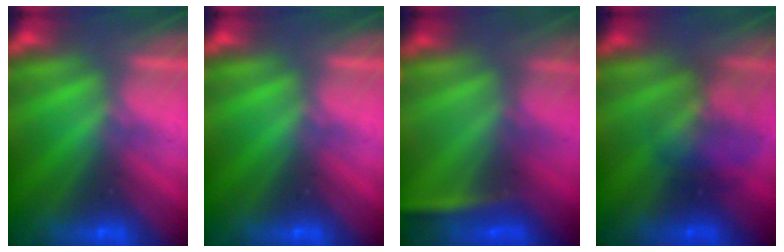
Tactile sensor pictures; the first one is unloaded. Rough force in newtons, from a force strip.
{"total": 0.0}
{"total": 2.9}
{"total": 2.3}